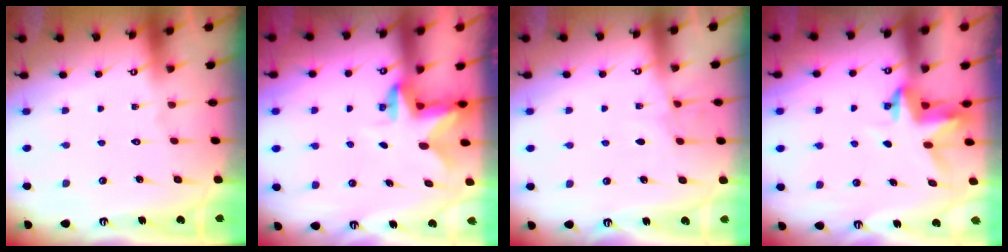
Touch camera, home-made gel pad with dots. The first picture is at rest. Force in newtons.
{"total": 2.7, "press": 2.6, "slide": 0.5}
{"total": 4.9, "press": 4.8, "slide": 0.6}
{"total": 3.9, "press": 3.8, "slide": 0.3}